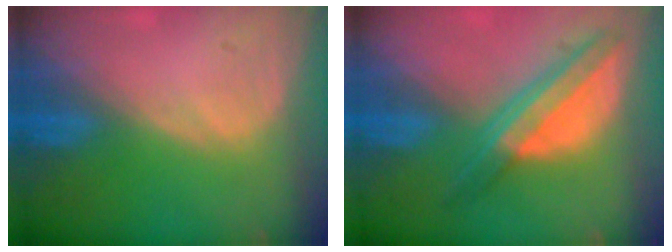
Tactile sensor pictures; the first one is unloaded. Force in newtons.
{"total": 7.7, "press": 6.5, "slide": 4.1}